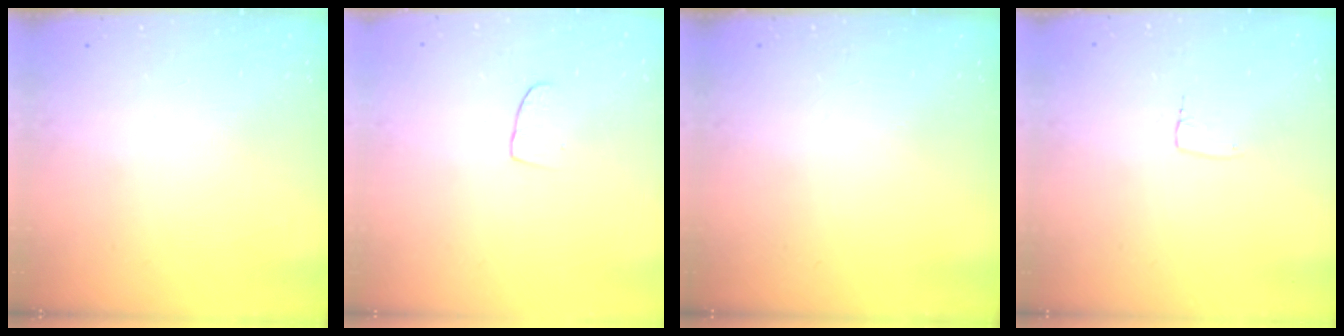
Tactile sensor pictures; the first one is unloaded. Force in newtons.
{"total": 6.0, "press": 5.9, "slide": 0.5}
{"total": 0.0}
{"total": 2.6, "press": 2.6, "slide": 0.1}